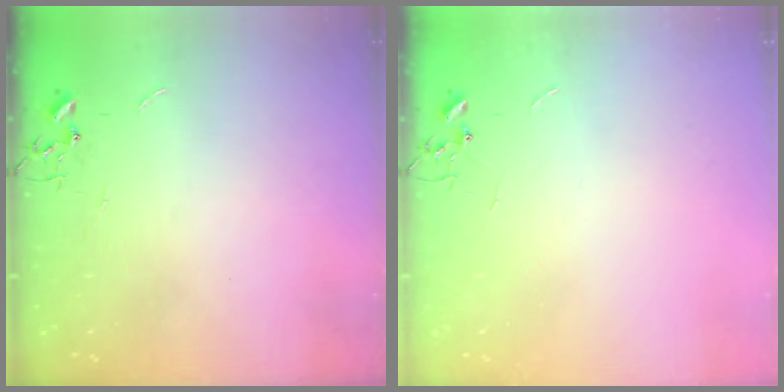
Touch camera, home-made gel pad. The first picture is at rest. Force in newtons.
{"total": 0.0}